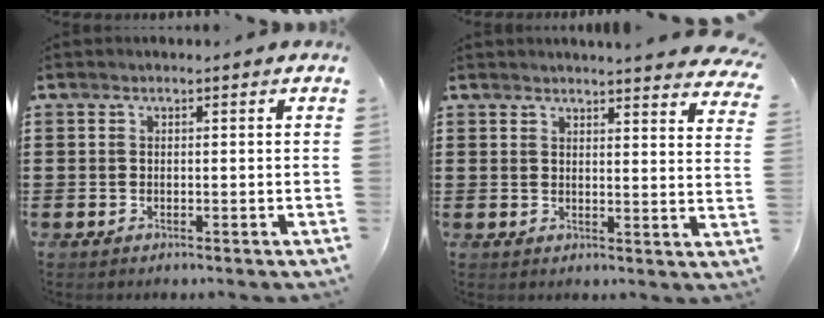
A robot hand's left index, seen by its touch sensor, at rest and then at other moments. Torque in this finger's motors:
{"motor_torque": [2.14, 0.00, 0.55, 0.07]}